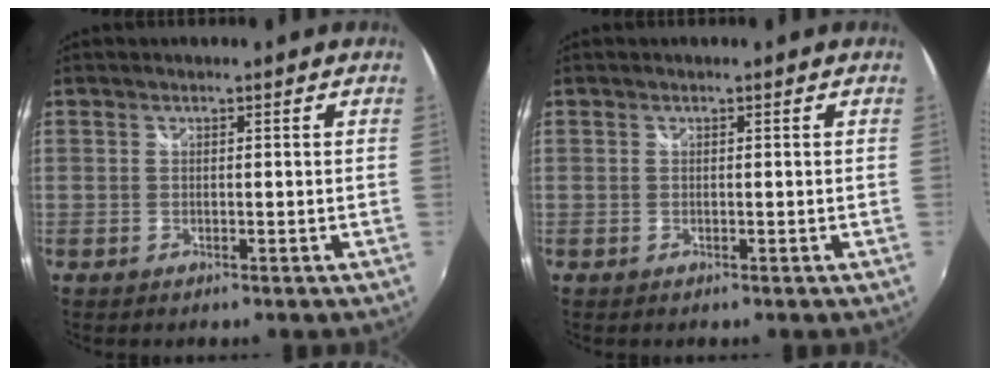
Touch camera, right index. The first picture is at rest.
{"total": 0.0}